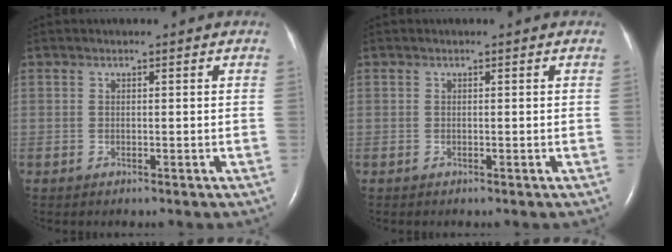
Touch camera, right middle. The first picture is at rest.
{"total": 0.0}